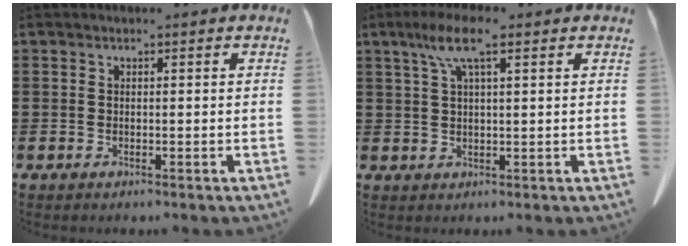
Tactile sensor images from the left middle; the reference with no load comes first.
{"total": 6.5, "force": [3.4, 1.3, 5.4], "torque": [-0.112, 0.010, 0.058]}